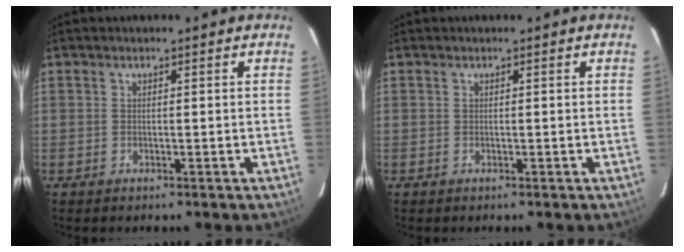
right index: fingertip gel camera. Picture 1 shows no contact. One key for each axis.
{"total": 0.0}